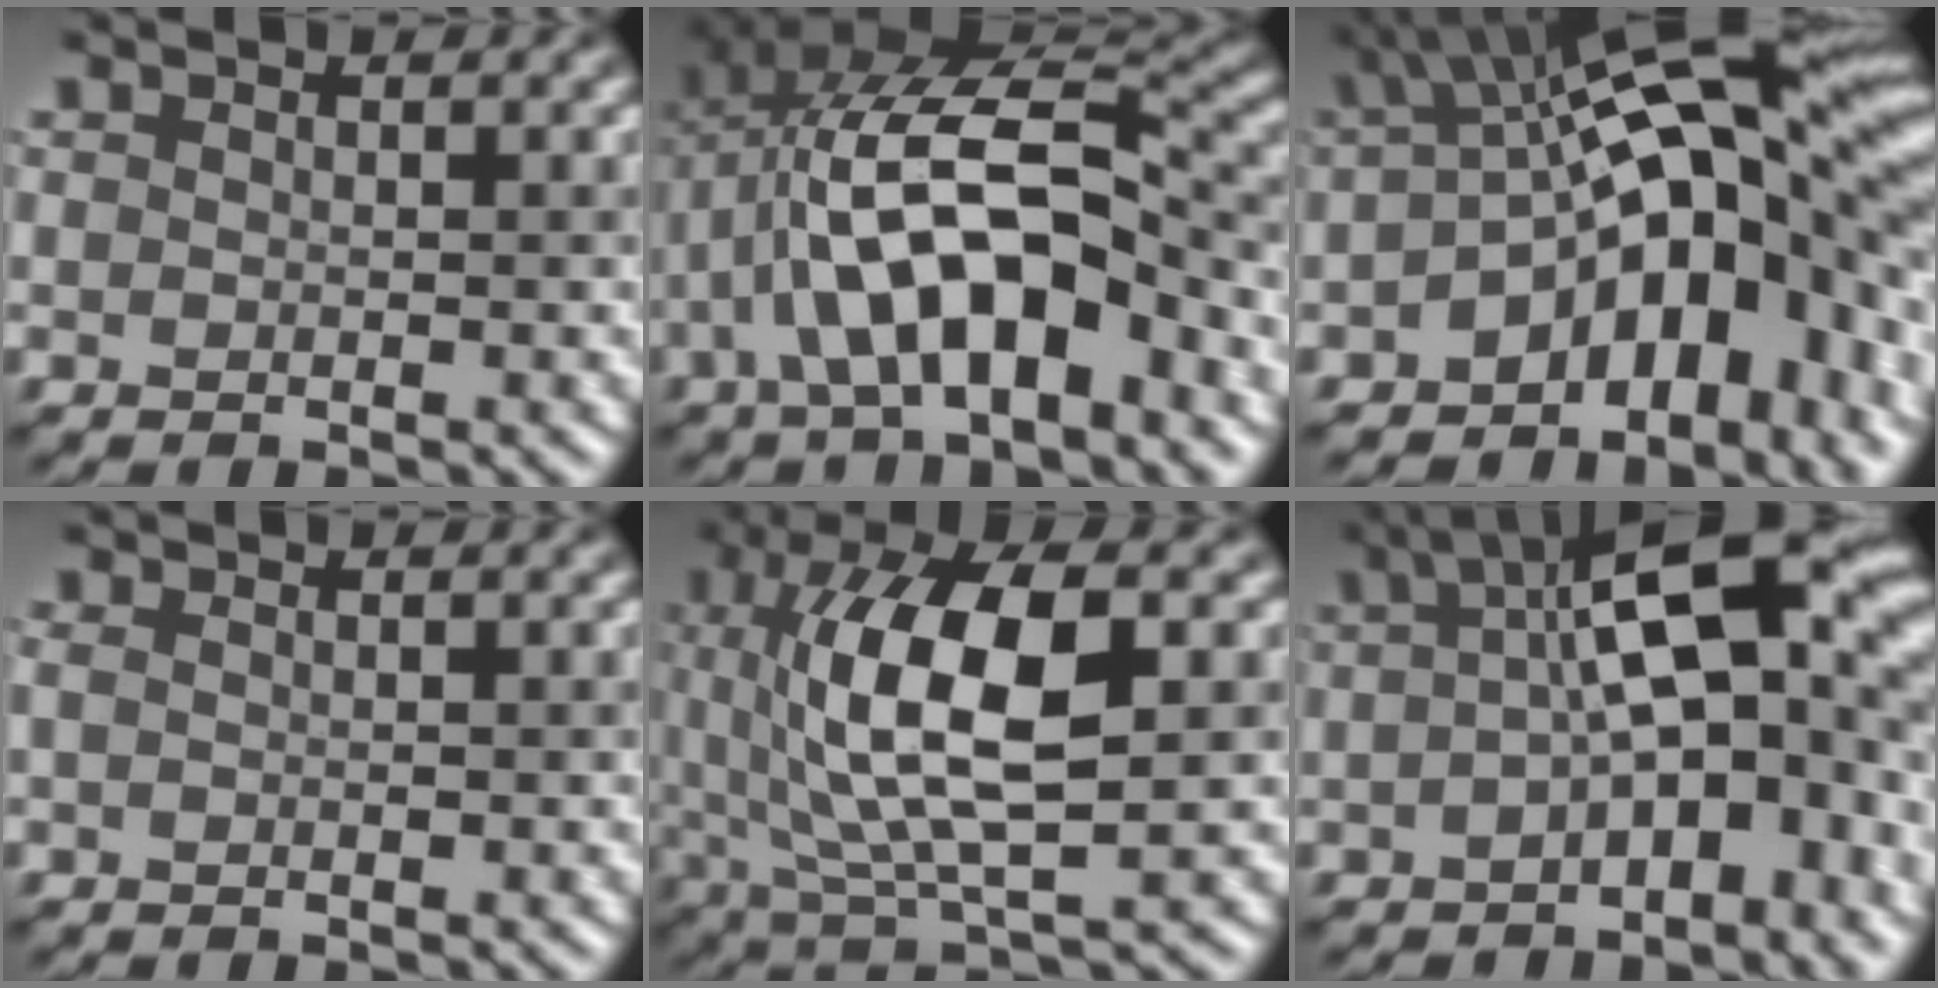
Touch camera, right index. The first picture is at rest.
{"total": 12.0, "force": [-2.5, 5.4, 10.5], "torque": [-0.181, 0.022, -0.045]}
{"total": 15.4, "force": [-1.6, 7.8, 13.3], "torque": [-0.152, 0.026, -0.032]}
{"total": 0.7, "force": [0.0, 0.5, 0.6], "torque": [-0.013, 0.005, -0.001]}
{"total": 10.6, "force": [1.4, 3.7, 9.8], "torque": [-0.176, 0.017, 0.027]}
{"total": 12.9, "force": [0.8, 5.3, 11.8], "torque": [-0.156, 0.030, 0.003]}